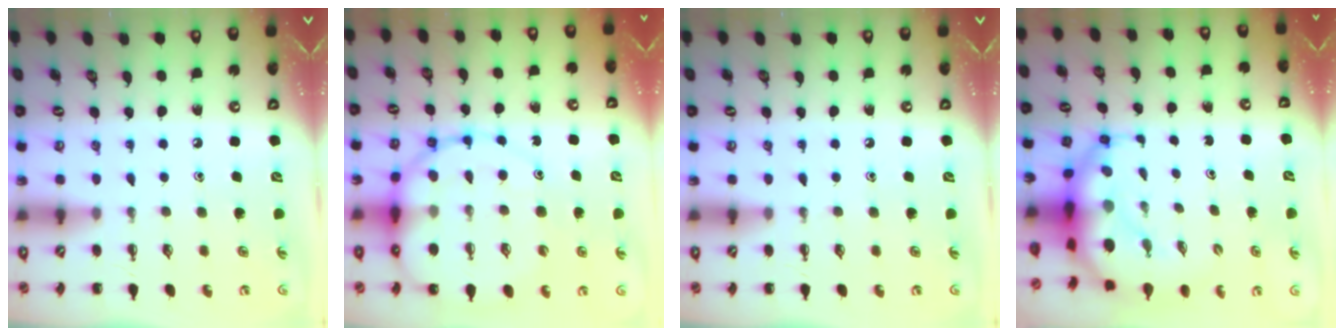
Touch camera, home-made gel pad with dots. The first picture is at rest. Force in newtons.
{"total": 17.2, "press": 17.0, "slide": 3.1}
{"total": 0.0}
{"total": 7.5, "press": 7.2, "slide": 2.1}